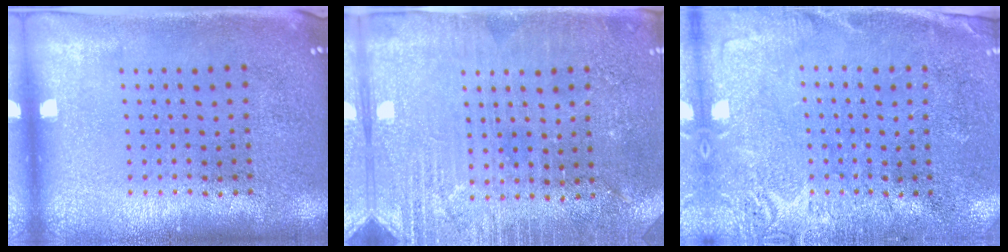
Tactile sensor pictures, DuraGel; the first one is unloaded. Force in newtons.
{"total": 2.8, "press": 2.8, "slide": 0.5}
{"total": 2.7, "press": 2.7, "slide": 0.7}